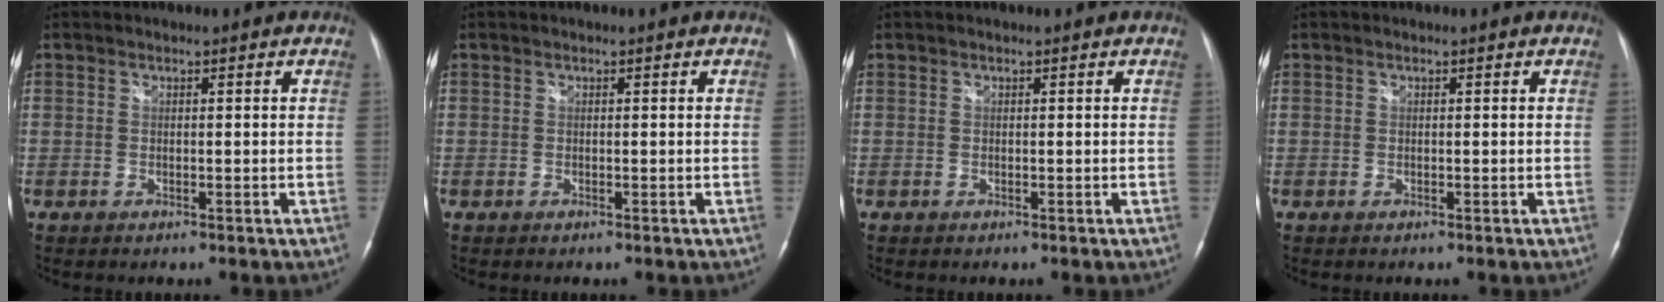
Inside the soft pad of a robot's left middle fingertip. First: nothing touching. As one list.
[{"total": 0.0}, {"total": 0.0}, {"total": 0.0}]